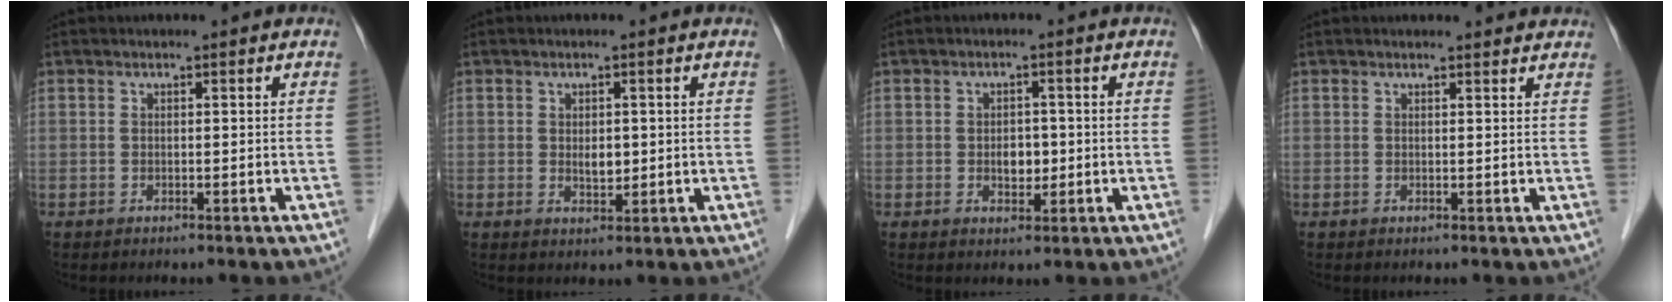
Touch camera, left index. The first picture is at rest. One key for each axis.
{"total": 2.2, "fx": 0.3, "fy": 1.3, "fz": 1.8, "tx": -0.030, "ty": -0.003, "tz": 0.007}
{"total": 2.9, "fx": -0.3, "fy": 2.0, "fz": 2.1, "tx": -0.031, "ty": 0.003, "tz": -0.001}
{"total": 3.0, "fx": 2.9, "fy": 0.4, "fz": 0.3, "tx": -0.009, "ty": 0.002, "tz": 0.025}